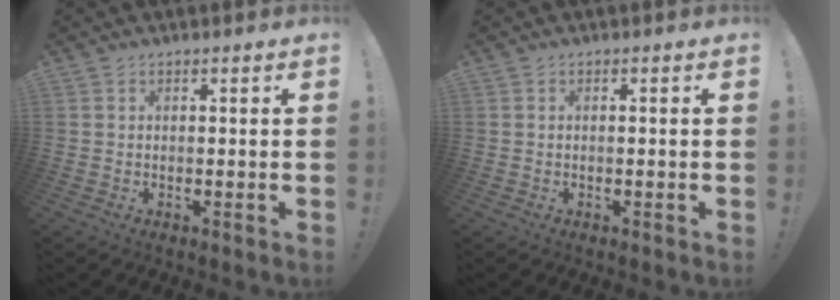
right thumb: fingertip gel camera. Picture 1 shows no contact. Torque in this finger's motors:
{"motor_torque": [-0.13, 0.19, -0.22, 0.06, 0.00]}